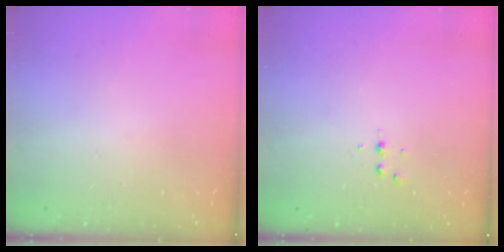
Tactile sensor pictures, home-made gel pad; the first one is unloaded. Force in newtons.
{"total": 3.5, "press": 3.5, "slide": 0.5}